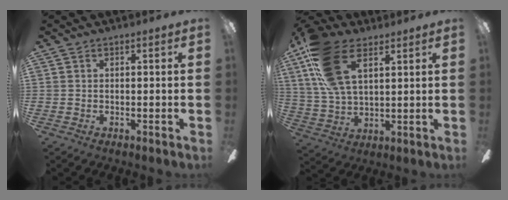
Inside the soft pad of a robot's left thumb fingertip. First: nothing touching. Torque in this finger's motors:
{"motor_torque": [0.24, 0.45, 0.03, -0.05, 0.10]}